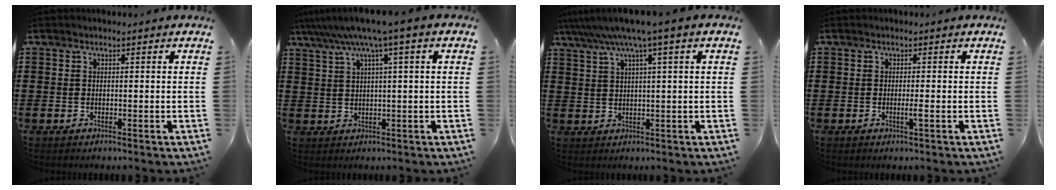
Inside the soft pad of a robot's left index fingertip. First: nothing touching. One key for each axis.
{"total": 5.7, "fx": 2.7, "fy": -0.4, "fz": 5.0, "tx": -0.104, "ty": -0.011, "tz": 0.043}
{"total": 5.8, "fx": 3.1, "fy": -0.5, "fz": 4.8, "tx": -0.102, "ty": -0.010, "tz": 0.051}
{"total": 1.4, "fx": -0.3, "fy": -0.1, "fz": 1.3, "tx": -0.023, "ty": -0.005, "tz": -0.004}